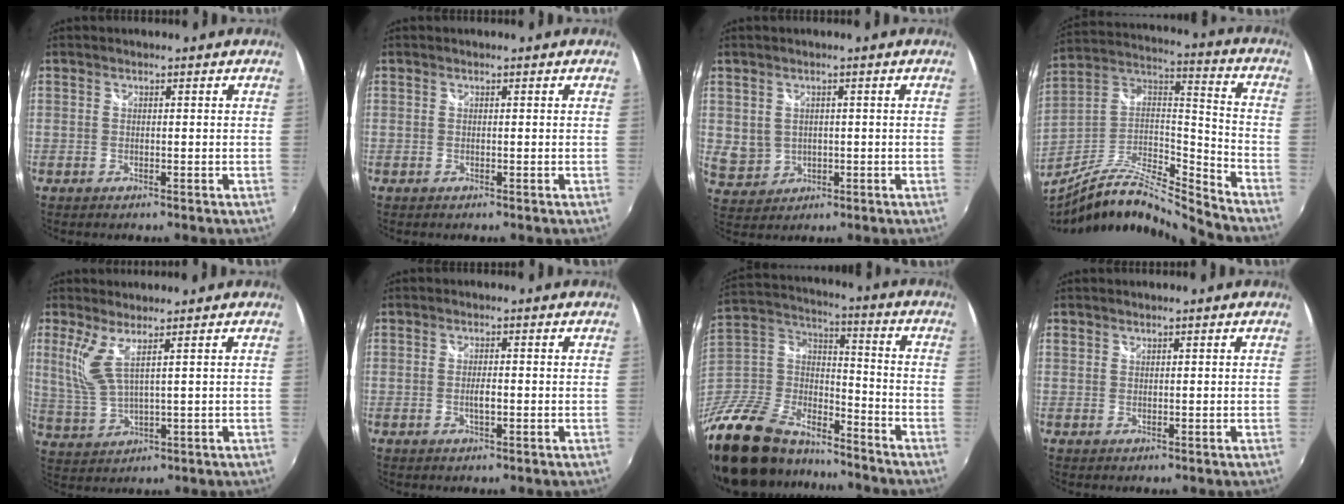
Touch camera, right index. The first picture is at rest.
{"total": 0.0}
{"total": 4.6, "force": [1.0, 4.0, 2.0], "torque": [-0.039, 0.000, 0.035]}
{"total": 17.4, "force": [-15.8, 1.2, 7.4], "torque": [-0.136, -0.004, -0.290]}
{"total": 5.4, "force": [2.9, 0.6, 4.5], "torque": [-0.109, -0.011, 0.067]}
{"total": 2.1, "force": [-0.4, 0.5, 2.0], "torque": [-0.035, -0.002, -0.007]}
{"total": 27.6, "force": [-20.4, 12.5, 13.7], "torque": [-0.318, 0.005, -0.346]}
{"total": 0.6, "force": [0.4, 0.4, 0.0], "torque": [-0.001, 0.001, 0.007]}